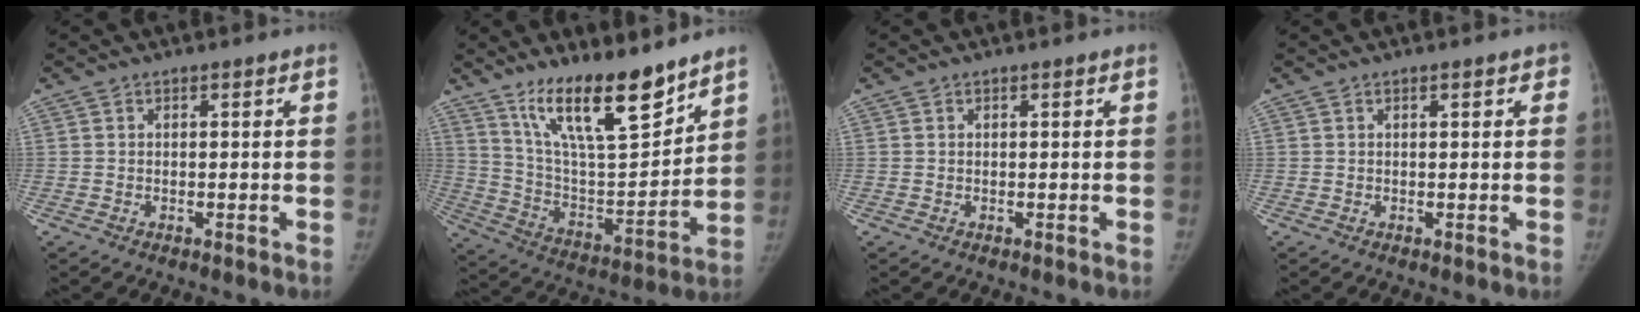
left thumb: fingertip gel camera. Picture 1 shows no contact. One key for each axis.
{"total": 19.4, "fx": 13.9, "fy": 5.4, "fz": 12.4, "tx": -0.170, "ty": -0.085, "tz": 0.250}
{"total": 0.0}
{"total": 1.9, "fx": 1.0, "fy": 0.8, "fz": 1.4, "tx": -0.011, "ty": 0.000, "tz": 0.010}